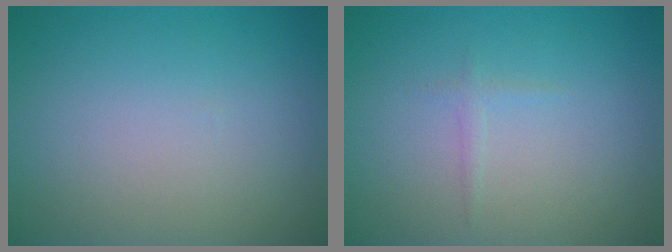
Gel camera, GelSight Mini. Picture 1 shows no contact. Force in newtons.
{"total": 0.6, "press": 0.6, "slide": 0.0}